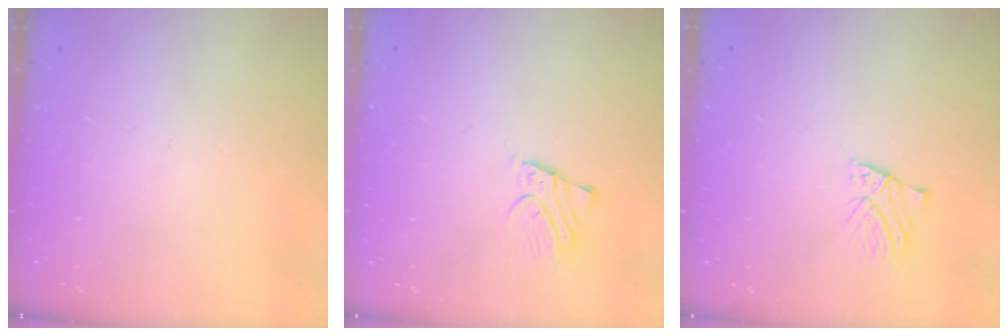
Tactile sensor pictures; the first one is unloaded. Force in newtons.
{"total": 2.4, "press": 2.4, "slide": 0.0}
{"total": 1.6, "press": 1.6, "slide": 0.1}